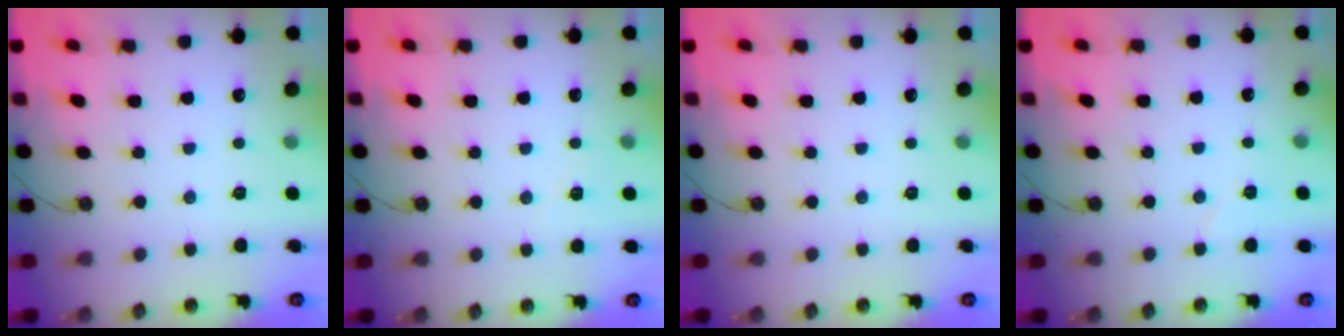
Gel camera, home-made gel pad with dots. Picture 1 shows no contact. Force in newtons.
{"total": 4.2, "press": 4.1, "slide": 0.5}
{"total": 0.0}
{"total": 3.0, "press": 2.8, "slide": 1.0}